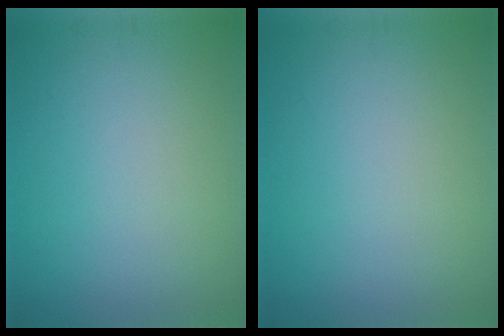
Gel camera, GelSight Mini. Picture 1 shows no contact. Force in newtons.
{"total": 0.0}